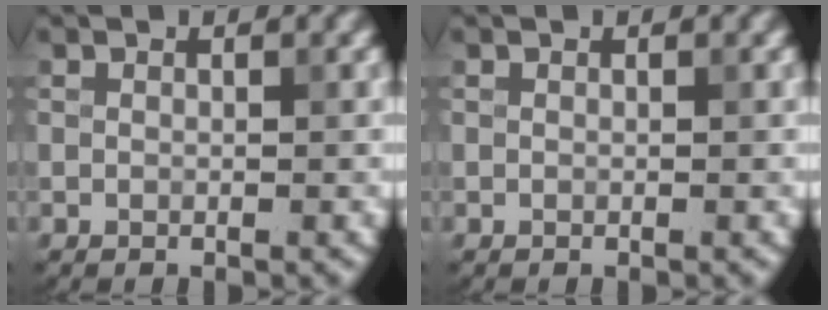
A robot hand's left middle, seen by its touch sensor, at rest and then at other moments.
{"total": 0.0}